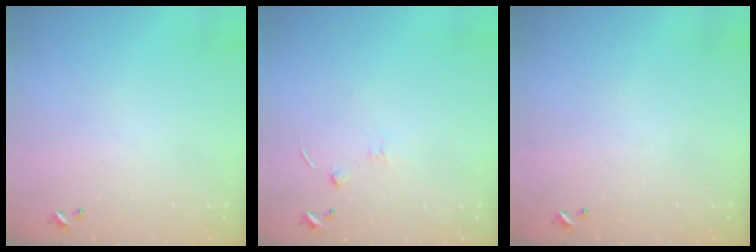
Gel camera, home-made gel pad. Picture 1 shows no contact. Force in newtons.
{"total": 1.3, "press": 1.2, "slide": 0.5}
{"total": 0.0}